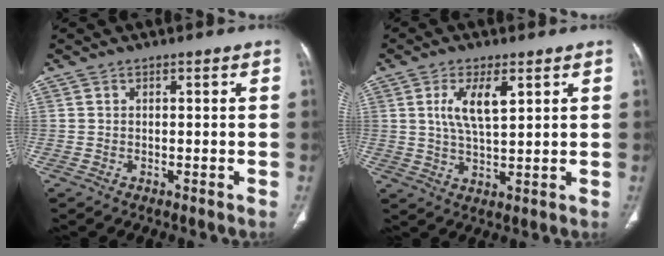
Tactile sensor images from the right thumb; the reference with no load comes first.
{"total": 7.2, "force": [2.6, 2.7, 6.2], "torque": [-0.116, -0.010, 0.055]}